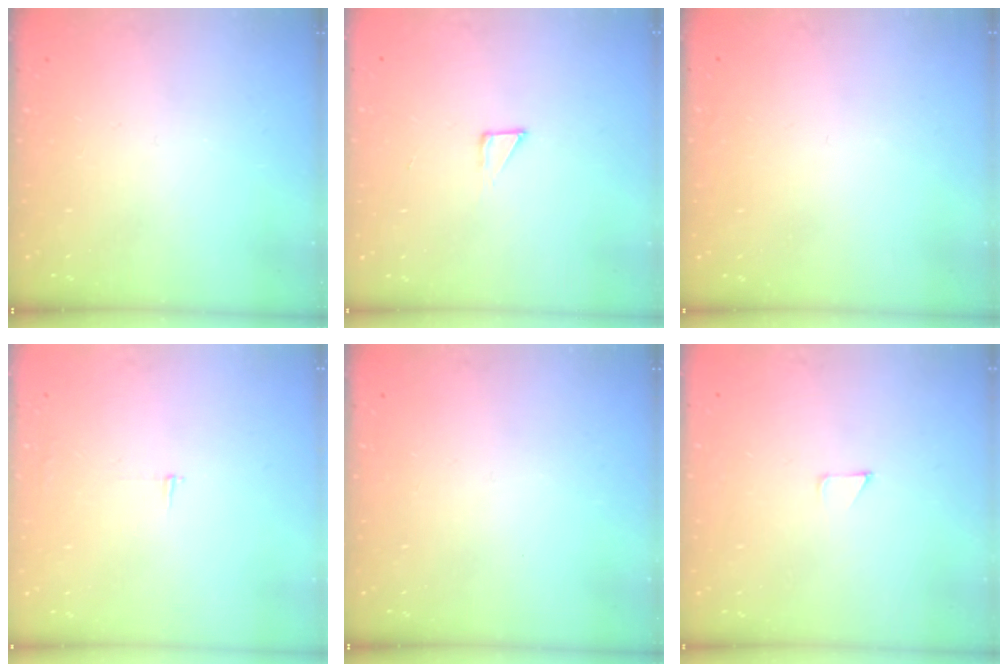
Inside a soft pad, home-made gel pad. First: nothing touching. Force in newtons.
{"total": 3.6, "press": 3.6, "slide": 0.4}
{"total": 1.6, "press": 1.6, "slide": 0.1}
{"total": 2.3, "press": 2.3, "slide": 0.2}
{"total": 0.0}
{"total": 2.7, "press": 2.7, "slide": 0.2}